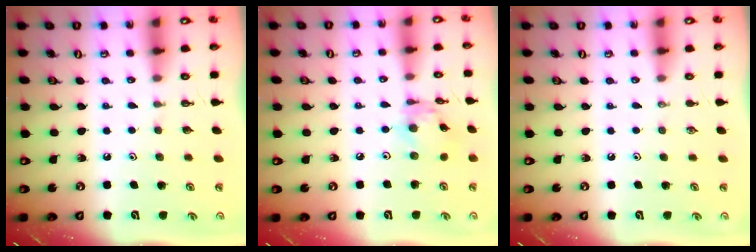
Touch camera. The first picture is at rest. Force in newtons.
{"total": 6.6, "press": 6.6, "slide": 0.4}
{"total": 0.0}